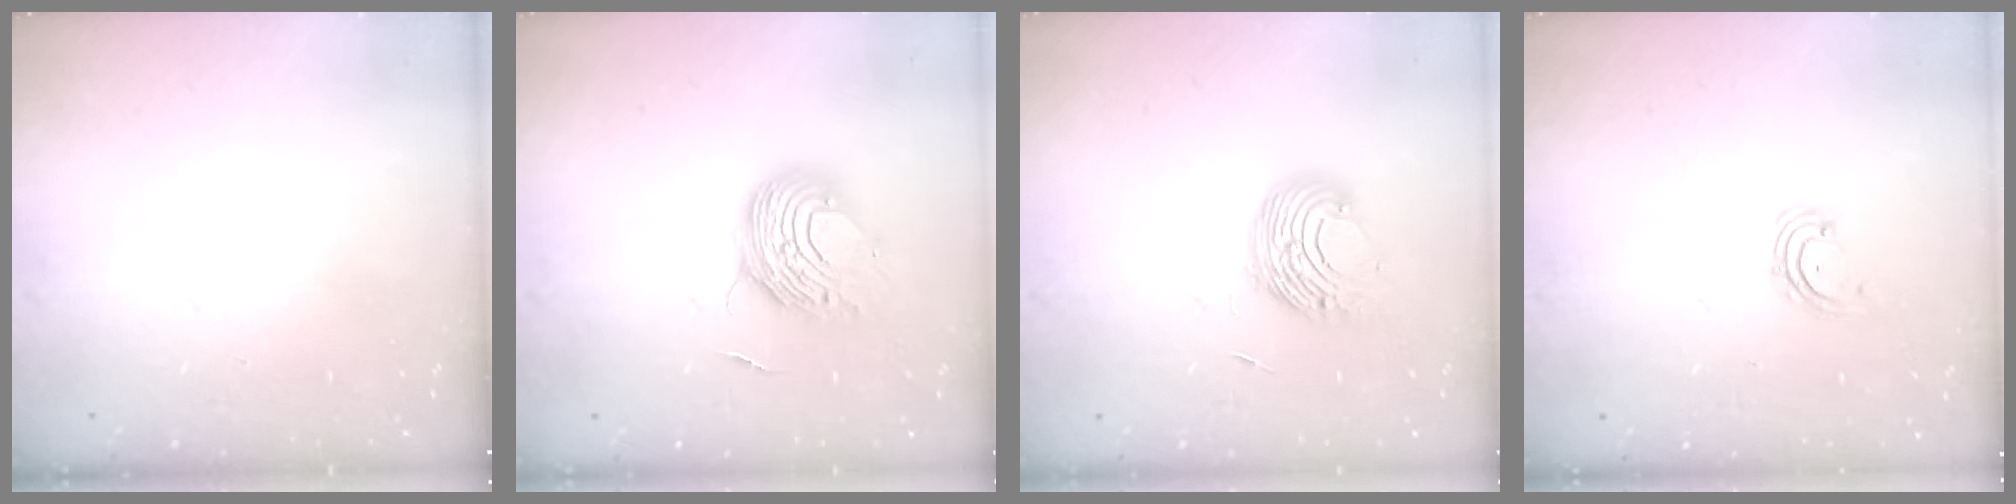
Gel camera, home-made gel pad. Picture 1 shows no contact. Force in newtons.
{"total": 9.6, "press": 9.5, "slide": 0.7}
{"total": 9.6, "press": 9.6, "slide": 0.7}
{"total": 2.0, "press": 2.0, "slide": 0.4}